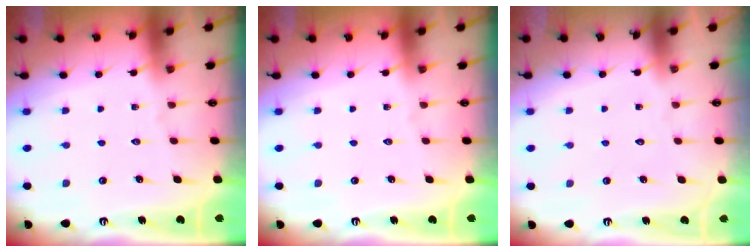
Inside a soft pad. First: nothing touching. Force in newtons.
{"total": 0.0}
{"total": 1.6, "press": 1.6, "slide": 0.1}